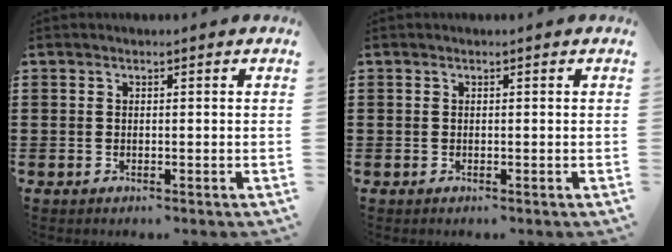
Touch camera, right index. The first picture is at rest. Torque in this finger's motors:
{"motor_torque": [0.14, 0.14, 0.00, 0.00]}